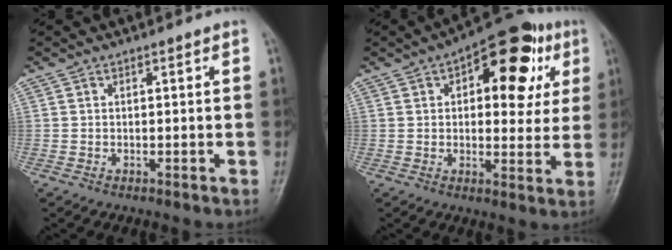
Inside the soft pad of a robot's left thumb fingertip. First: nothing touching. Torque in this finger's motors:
{"motor_torque": [0.92, 1.53, 0.55, 0.24, 0.11]}